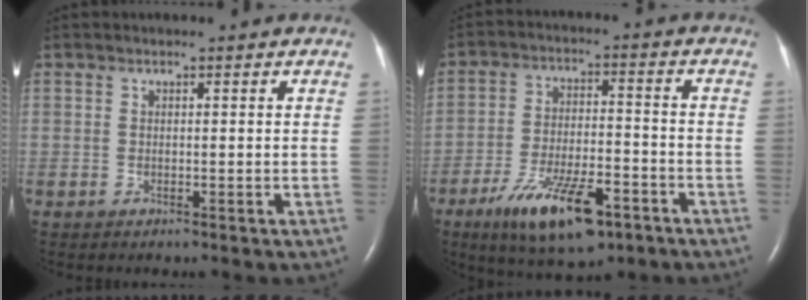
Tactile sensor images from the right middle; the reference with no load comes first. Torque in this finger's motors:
{"motor_torque": [1.35, -0.79, 0.36, 0.21]}